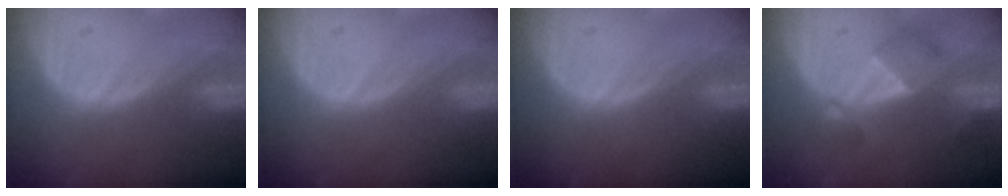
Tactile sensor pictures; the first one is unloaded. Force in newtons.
{"total": 0.0}
{"total": 0.0}
{"total": 5.5, "press": 5.2, "slide": 1.7}